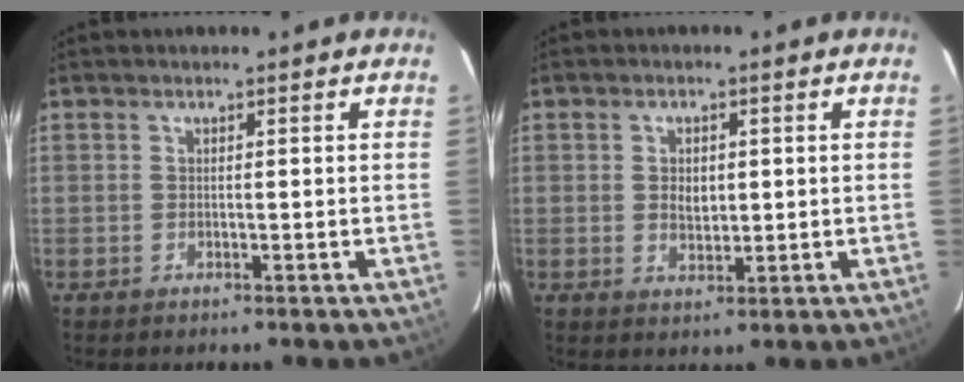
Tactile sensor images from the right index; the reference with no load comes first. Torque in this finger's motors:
{"motor_torque": [0.03, 0.05, 0.00, 0.00]}